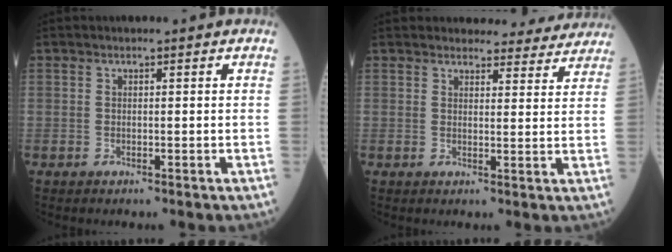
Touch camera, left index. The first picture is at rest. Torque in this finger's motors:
{"motor_torque": [1.09, -1.05, 0.53, 0.04]}